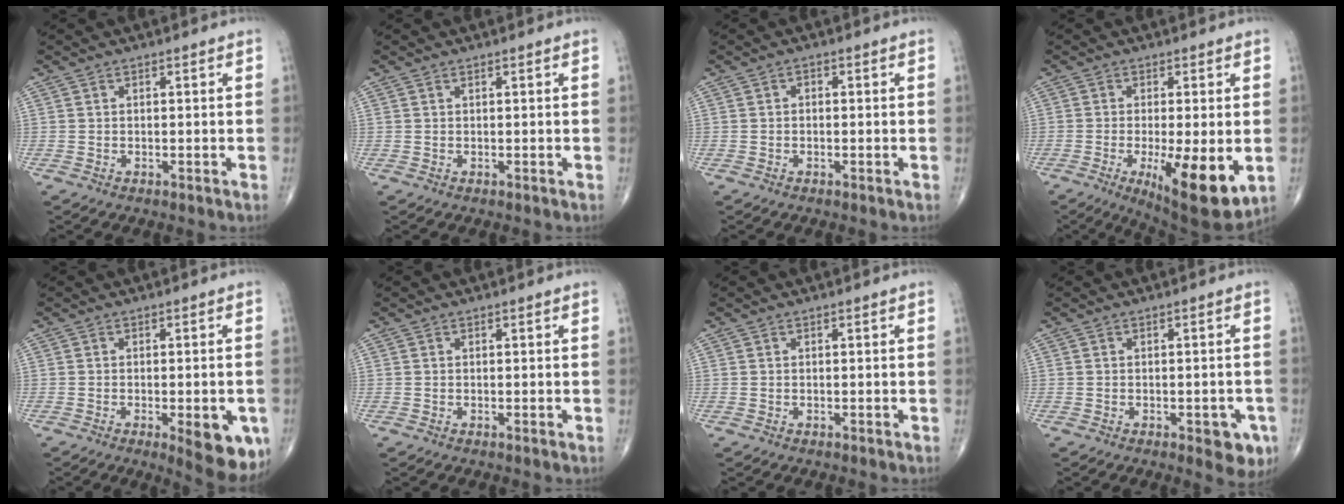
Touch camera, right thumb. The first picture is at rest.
{"total": 0.0}
{"total": 0.9, "force": [-0.1, 0.7, 0.6], "torque": [-0.003, 0.003, -0.005]}
{"total": 13.7, "force": [-3.5, 3.8, 12.7], "torque": [-0.187, -0.027, -0.043]}
{"total": 10.4, "force": [-3.6, 3.5, 9.1], "torque": [-0.093, -0.007, -0.037]}
{"total": 0.0}
{"total": 0.0}
{"total": 5.3, "force": [-2.2, 2.4, 4.2], "torque": [-0.030, 0.004, -0.021]}